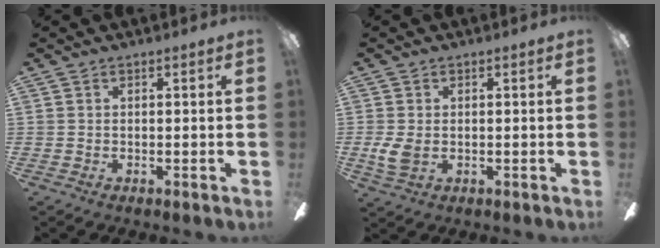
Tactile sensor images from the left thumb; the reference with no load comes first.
{"total": 4.7, "force": [-0.2, 3.4, 3.3], "torque": [-0.078, -0.005, -0.010]}